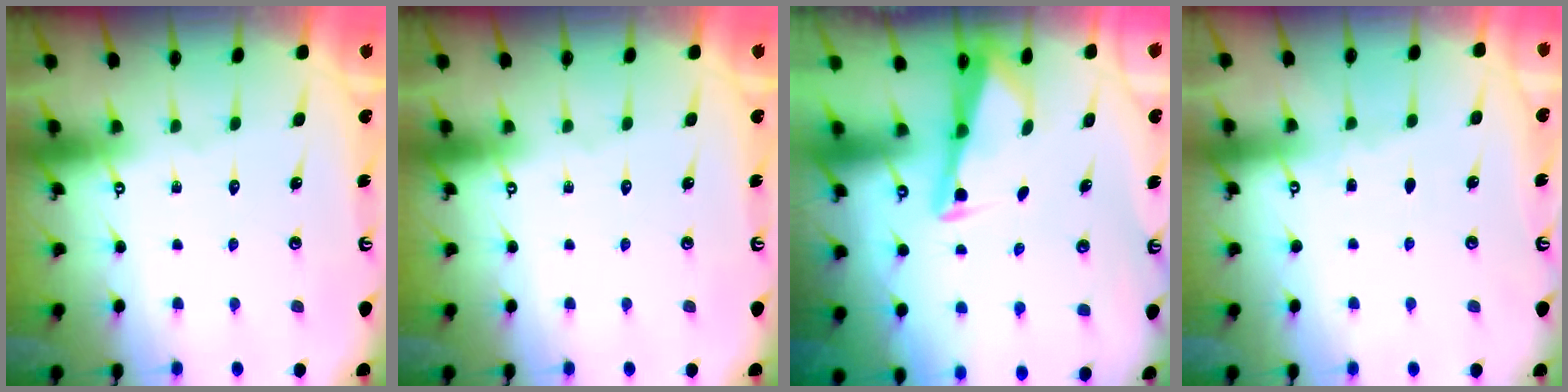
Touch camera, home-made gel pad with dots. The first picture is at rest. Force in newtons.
{"total": 0.0}
{"total": 2.5, "press": 2.5, "slide": 0.2}
{"total": 2.4, "press": 2.4, "slide": 0.4}